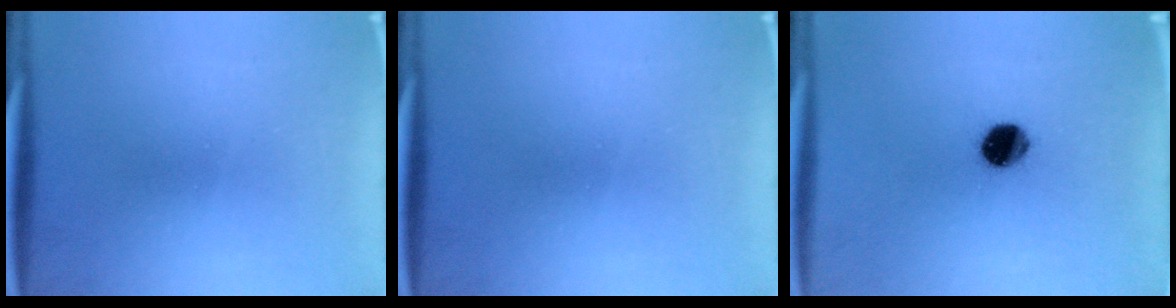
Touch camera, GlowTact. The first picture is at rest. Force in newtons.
{"total": 0.0}
{"total": 7.6}